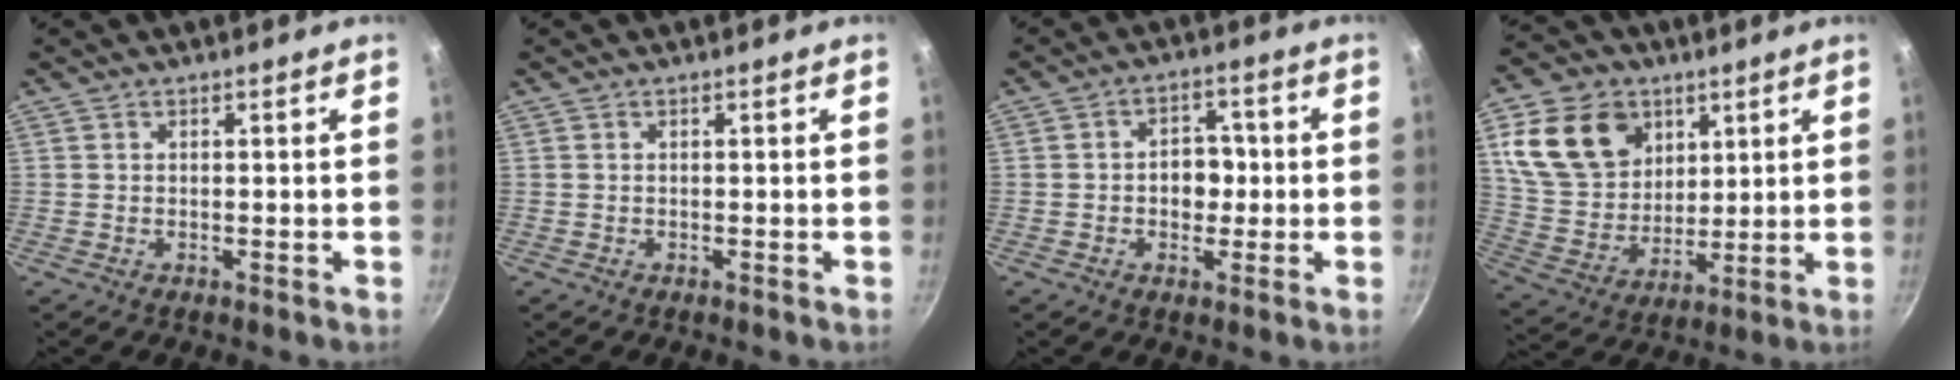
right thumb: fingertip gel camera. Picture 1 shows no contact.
{"total": 0.0}
{"total": 6.3, "force": [-0.3, 4.8, 4.0], "torque": [-0.017, 0.011, -0.009]}
{"total": 18.3, "force": [7.3, 13.7, 9.6], "torque": [-0.151, -0.022, 0.145]}